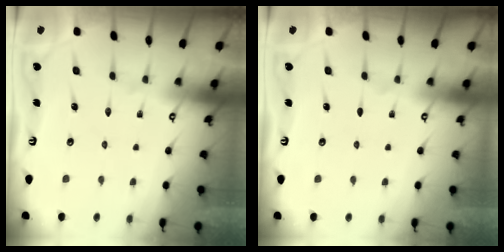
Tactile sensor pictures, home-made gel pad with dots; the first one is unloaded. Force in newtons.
{"total": 0.0}